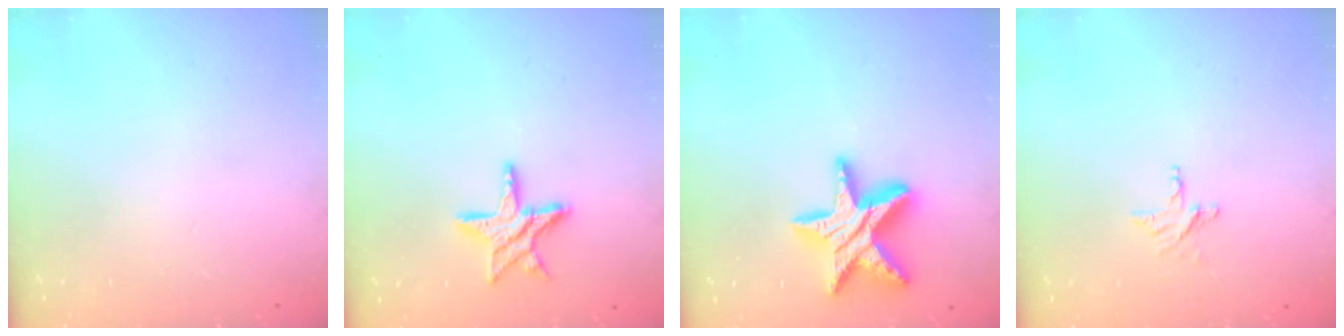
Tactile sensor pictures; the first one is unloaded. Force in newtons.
{"total": 10.5, "press": 10.4, "slide": 0.8}
{"total": 16.3, "press": 16.3, "slide": 0.9}
{"total": 3.7, "press": 3.7, "slide": 0.2}